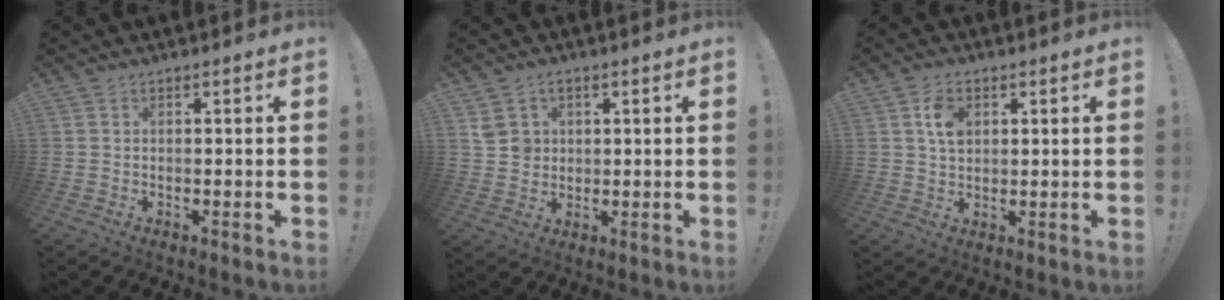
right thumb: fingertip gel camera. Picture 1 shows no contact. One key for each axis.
{"total": 5.0, "fx": 2.2, "fy": 4.2, "fz": 1.6, "tx": -0.024, "ty": -0.004, "tz": 0.042}
{"total": 6.0, "fx": 2.0, "fy": 4.3, "fz": 3.7, "tx": -0.061, "ty": 0.003, "tz": 0.037}